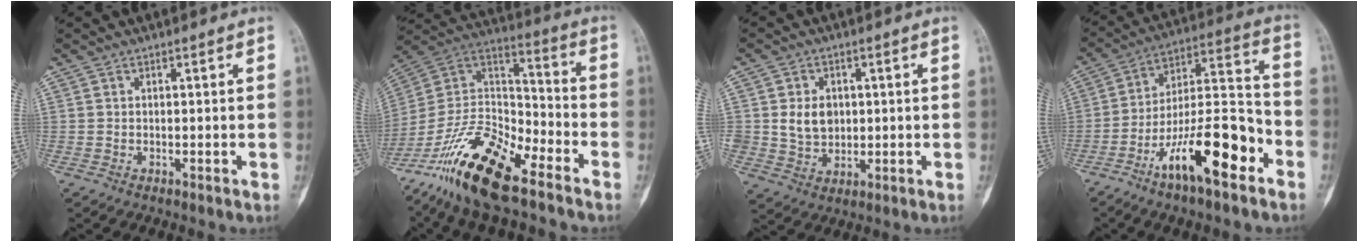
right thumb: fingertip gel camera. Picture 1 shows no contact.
{"total": 21.9, "force": [-14.5, 7.7, 14.5], "torque": [-0.281, 0.072, -0.268]}
{"total": 6.9, "force": [0.9, 5.6, 4.0], "torque": [-0.044, -0.007, 0.026]}
{"total": 18.6, "force": [-9.5, 5.7, 15.0], "torque": [-0.246, 0.074, -0.160]}